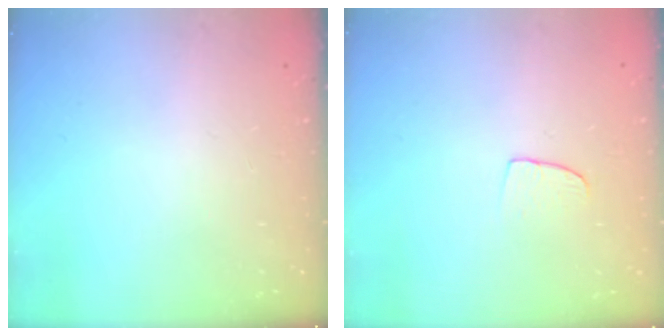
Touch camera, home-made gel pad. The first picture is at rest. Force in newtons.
{"total": 5.9, "press": 5.9, "slide": 0.4}